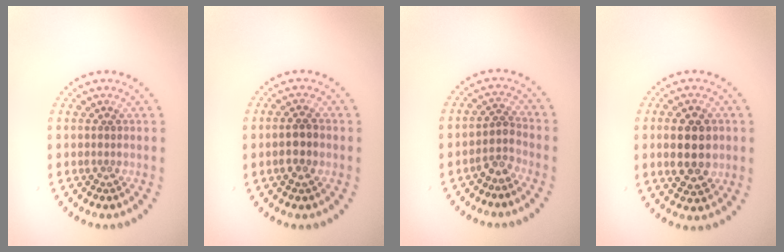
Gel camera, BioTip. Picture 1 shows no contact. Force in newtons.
{"total": 2.2, "press": 2.1, "slide": 0.5}
{"total": 2.0, "press": 1.5, "slide": 1.3}
{"total": 5.3, "press": 5.2, "slide": 0.5}